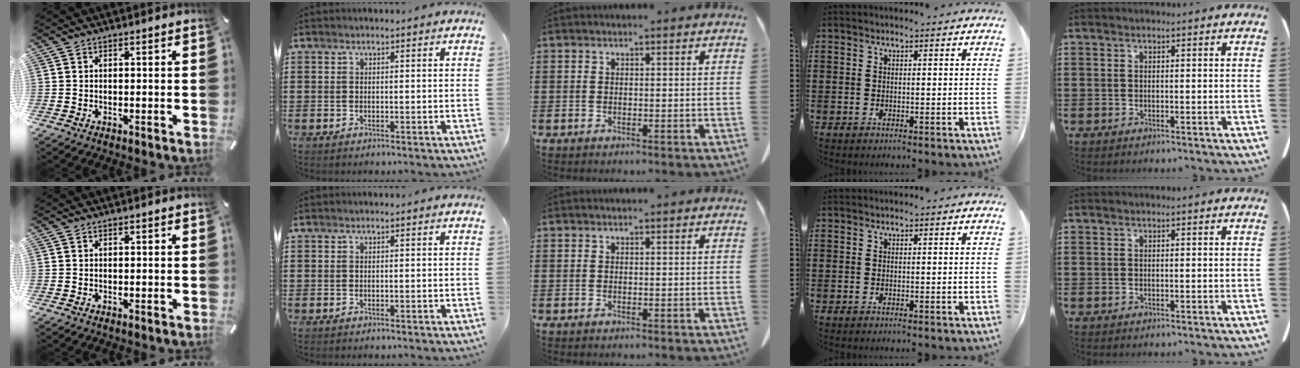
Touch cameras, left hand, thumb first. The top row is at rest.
{}